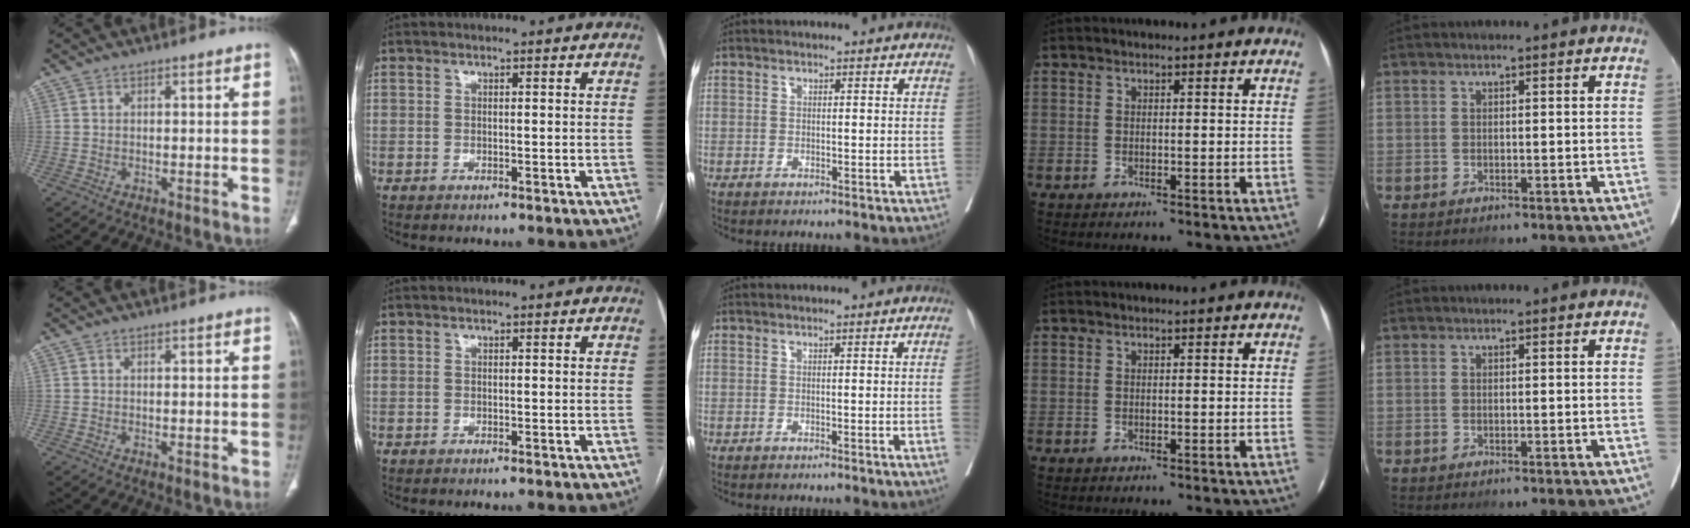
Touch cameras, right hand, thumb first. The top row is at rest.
{"middle": {"total": 1.8, "force": [-0.3, -0.7, 1.6], "torque": [-0.017, -0.001, -0.003]}}